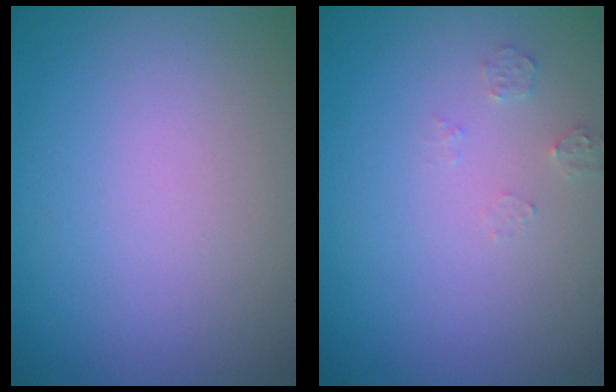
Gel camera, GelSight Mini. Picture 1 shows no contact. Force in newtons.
{"total": 1.1, "press": 1.1, "slide": 0.1}